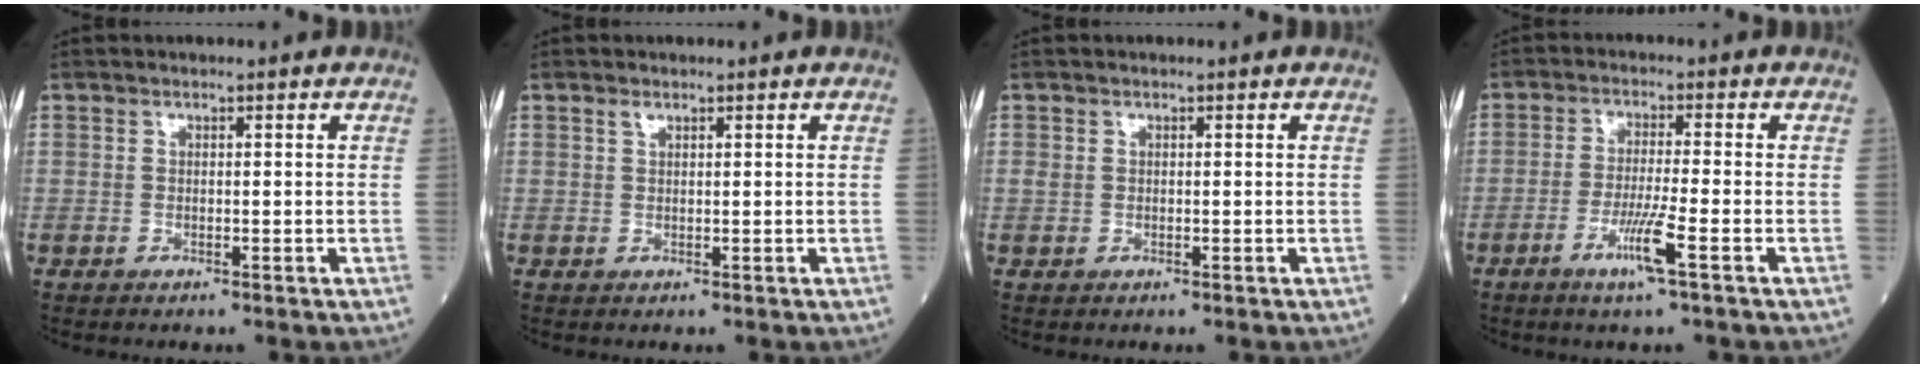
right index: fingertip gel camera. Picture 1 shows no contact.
{"total": 0.7, "force": [0.6, 0.3, 0.4], "torque": [-0.011, 0.003, 0.011]}
{"total": 0.7, "force": [0.1, 0.6, 0.3], "torque": [-0.006, 0.007, 0.003]}
{"total": 5.6, "force": [-2.7, -0.7, 4.8], "torque": [-0.094, -0.012, -0.053]}